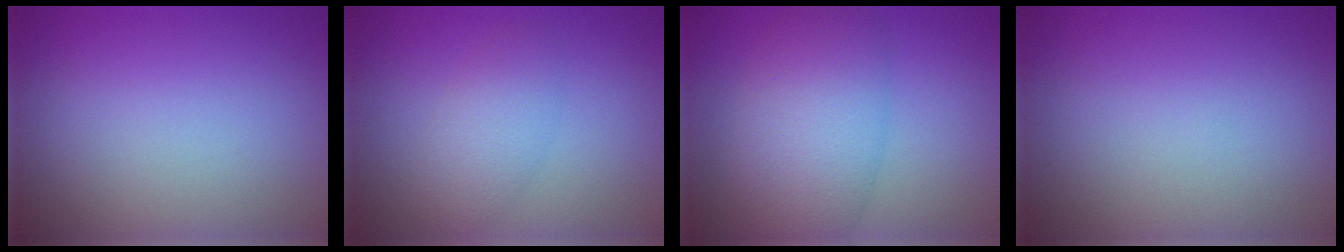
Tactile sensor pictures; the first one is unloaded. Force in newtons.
{"total": 2.7, "press": 2.7, "slide": 0.1}
{"total": 7.5, "press": 7.5, "slide": 0.2}
{"total": 0.0}